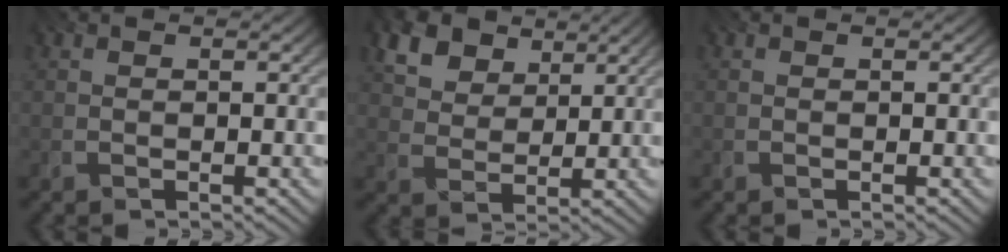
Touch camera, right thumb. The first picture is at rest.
{"total": 8.9, "force": [5.3, 5.5, 4.5], "torque": [-0.138, -0.010, 0.097]}
{"total": 0.0}